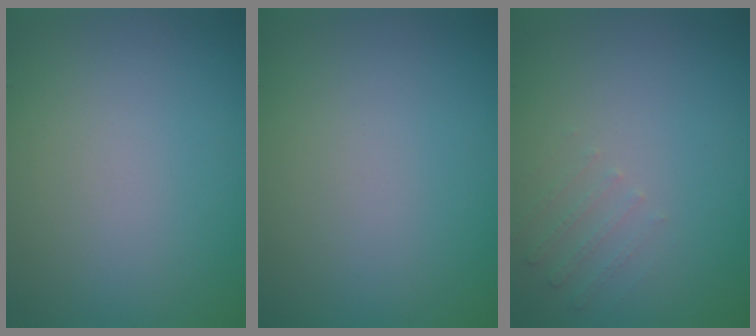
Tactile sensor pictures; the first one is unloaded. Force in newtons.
{"total": 0.0}
{"total": 1.3, "press": 1.3, "slide": 0.4}